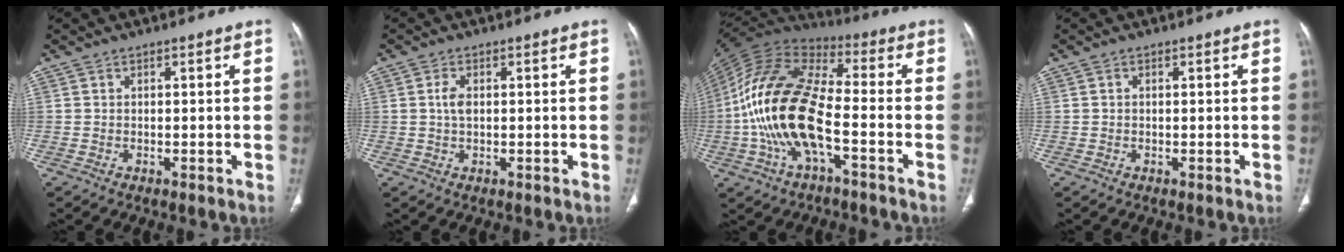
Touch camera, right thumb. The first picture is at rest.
{"total": 2.5, "force": [0.3, 1.4, 2.0], "torque": [-0.044, 0.003, 0.004]}
{"total": 19.9, "force": [-4.3, 8.6, 17.4], "torque": [-0.350, 0.036, -0.083]}
{"total": 0.0}